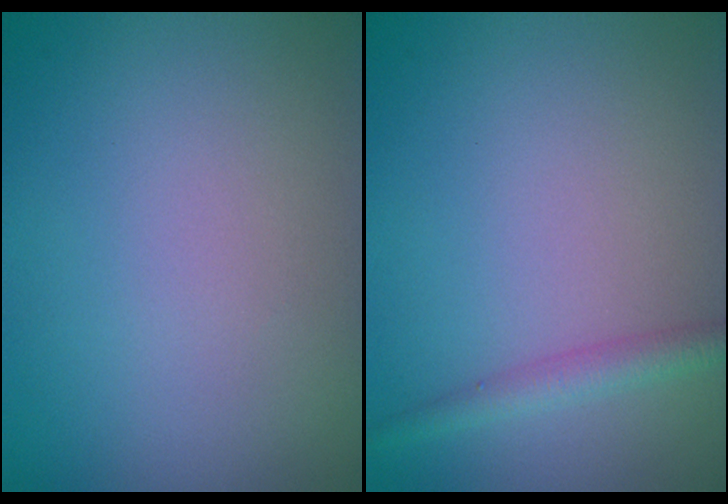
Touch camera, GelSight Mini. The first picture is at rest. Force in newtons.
{"total": 2.0, "press": 2.0, "slide": 0.0}